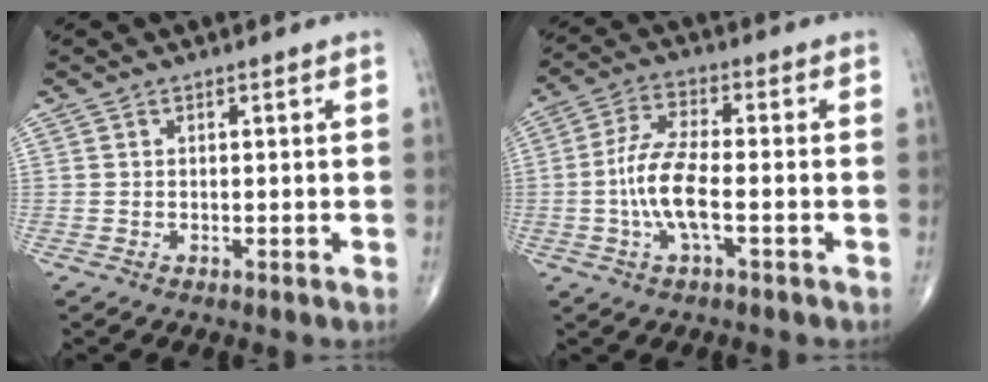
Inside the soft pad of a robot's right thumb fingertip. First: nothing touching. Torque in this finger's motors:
{"motor_torque": [2.54, 2.47, 0.47, -0.59, 0.35]}